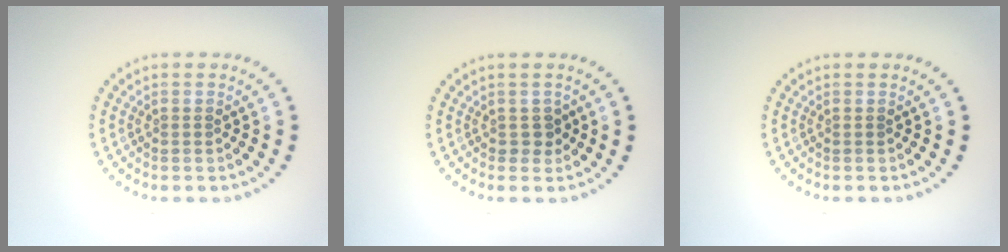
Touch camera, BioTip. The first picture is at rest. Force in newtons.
{"total": 1.2, "press": 1.0, "slide": 0.6}
{"total": 0.0}